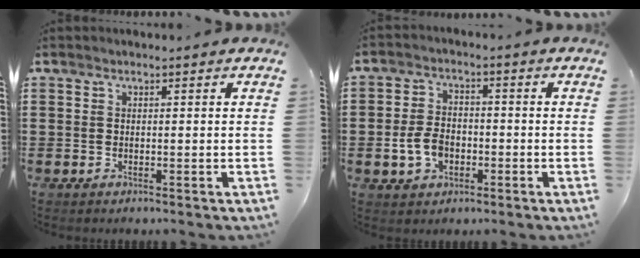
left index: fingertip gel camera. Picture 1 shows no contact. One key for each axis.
{"total": 5.5, "fx": -1.5, "fy": 3.7, "fz": 3.8, "tx": -0.097, "ty": -0.002, "tz": -0.035}